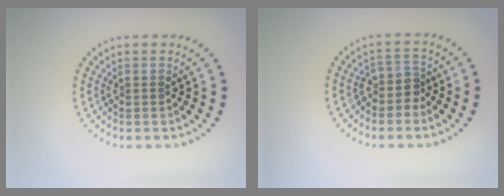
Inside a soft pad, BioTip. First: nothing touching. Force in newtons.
{"total": 2.0, "press": 1.6, "slide": 1.2}